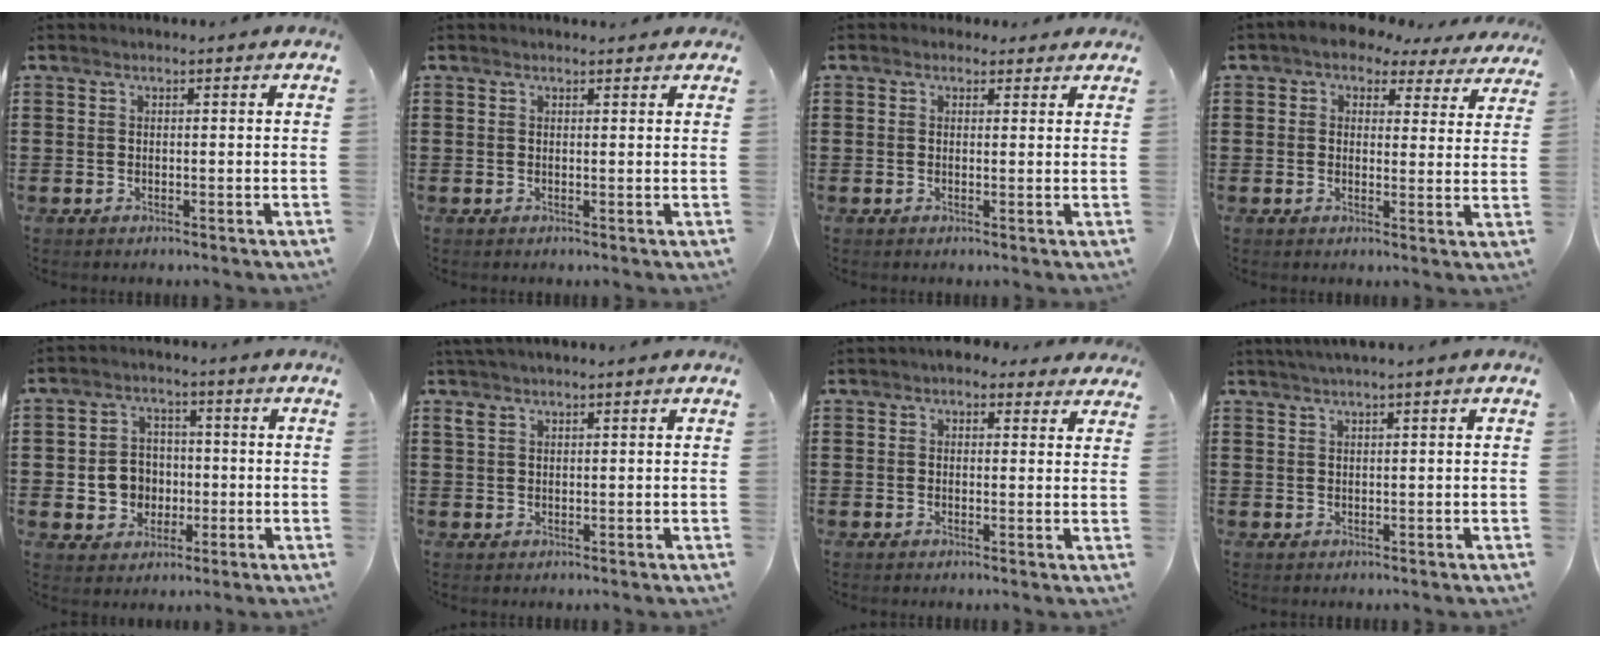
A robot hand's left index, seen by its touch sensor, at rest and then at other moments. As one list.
[{"total": 0.7, "force": [0.6, 0.2, 0.2], "torque": [-0.004, 0.002, 0.012]}, {"total": 1.5, "force": [1.1, 1.0, 0.2], "torque": [-0.001, 0.004, 0.019]}, {"total": 3.3, "force": [2.8, 1.6, 0.7], "torque": [-0.024, -0.016, 0.045]}, {"total": 5.6, "force": [-0.8, 5.2, 2.0], "torque": [-0.044, 0.013, -0.015]}, {"total": 1.8, "force": [1.1, 0.6, 1.3], "torque": [-0.029, 0.004, 0.020]}, {"total": 2.5, "force": [2.0, 1.4, 0.7], "torque": [-0.013, 0.001, 0.034]}, {"total": 1.2, "force": [0.7, -0.3, 0.9], "torque": [-0.014, -0.001, 0.013]}]